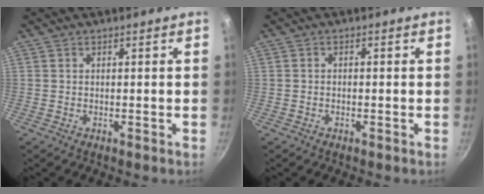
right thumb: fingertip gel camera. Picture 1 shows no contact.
{"total": 0.6, "force": [-0.4, 0.3, 0.4], "torque": [-0.012, 0.007, -0.008]}